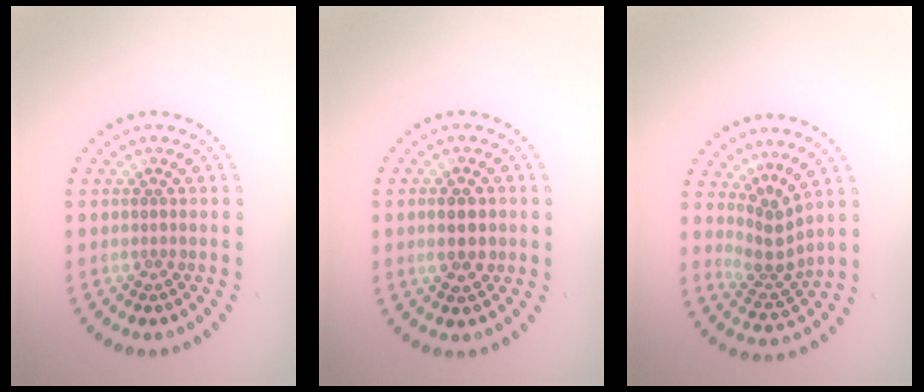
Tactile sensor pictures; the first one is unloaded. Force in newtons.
{"total": 3.5, "press": 3.4, "slide": 0.2}
{"total": 2.9, "press": 1.9, "slide": 2.2}